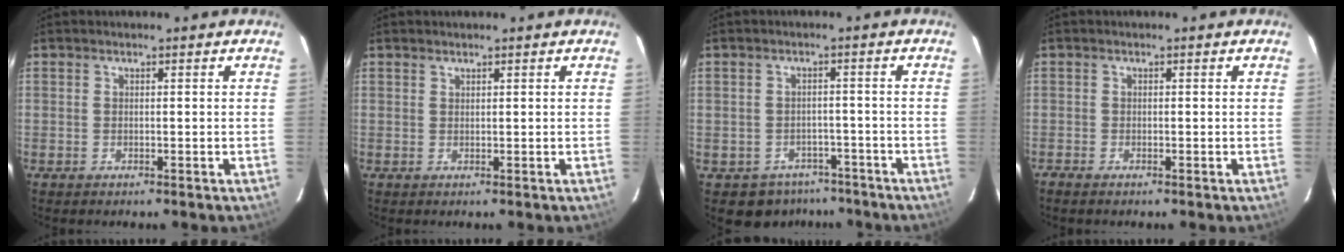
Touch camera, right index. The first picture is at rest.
{"total": 0.5, "force": [0.5, 0.2, 0.0], "torque": [0.000, 0.001, 0.010]}
{"total": 6.6, "force": [-4.6, 4.7, 0.8], "torque": [-0.021, 0.028, -0.050]}
{"total": 1.0, "force": [-0.9, 0.4, 0.3], "torque": [-0.010, -0.004, -0.019]}